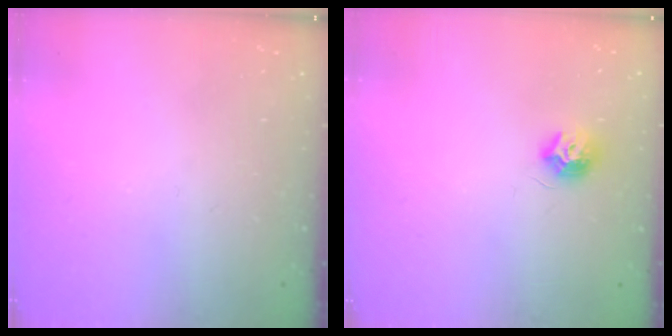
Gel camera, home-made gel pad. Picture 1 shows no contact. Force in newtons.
{"total": 8.1, "press": 8.1, "slide": 0.1}